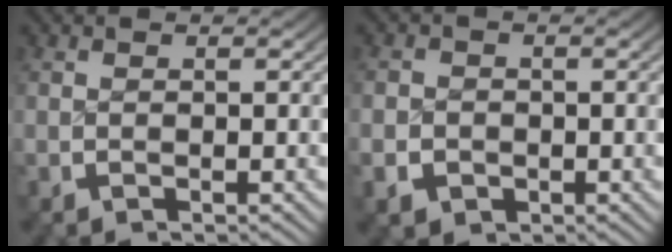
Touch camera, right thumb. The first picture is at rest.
{"total": 3.3, "force": [-1.2, 2.9, 1.2], "torque": [-0.023, -0.010, -0.017]}